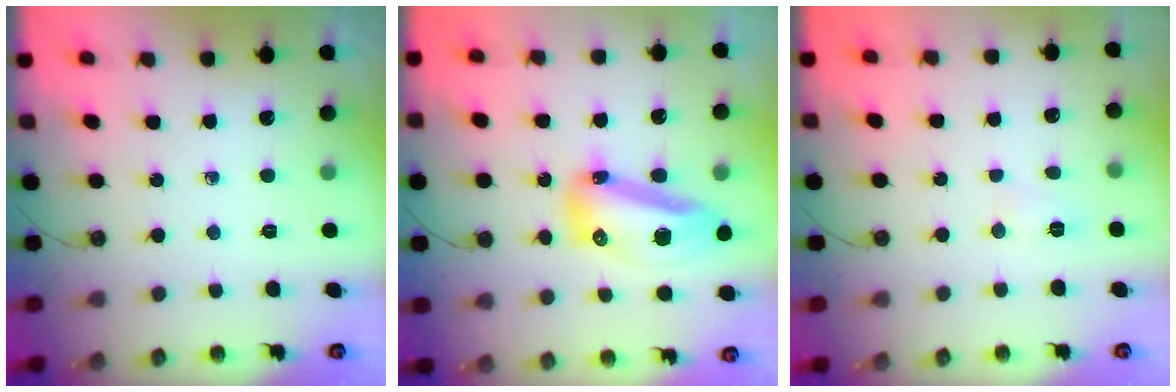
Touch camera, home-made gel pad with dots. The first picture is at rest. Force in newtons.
{"total": 15.3, "press": 15.2, "slide": 1.9}
{"total": 4.1, "press": 4.0, "slide": 1.0}